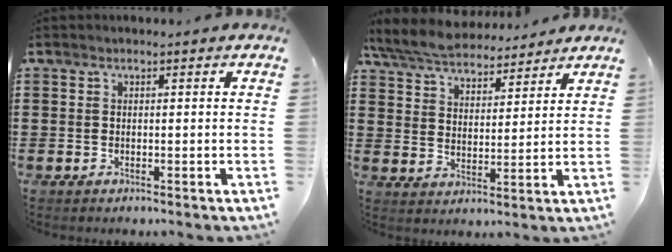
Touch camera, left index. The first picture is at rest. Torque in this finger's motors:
{"motor_torque": [0.28, 0.08, 0.62, 0.15]}